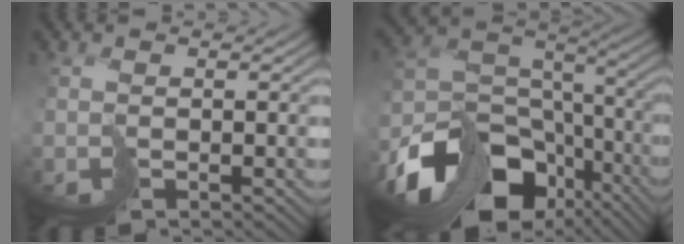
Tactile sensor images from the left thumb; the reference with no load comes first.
{"total": 15.8, "force": [-9.4, 10.0, 7.9], "torque": [-0.194, -0.034, -0.134]}